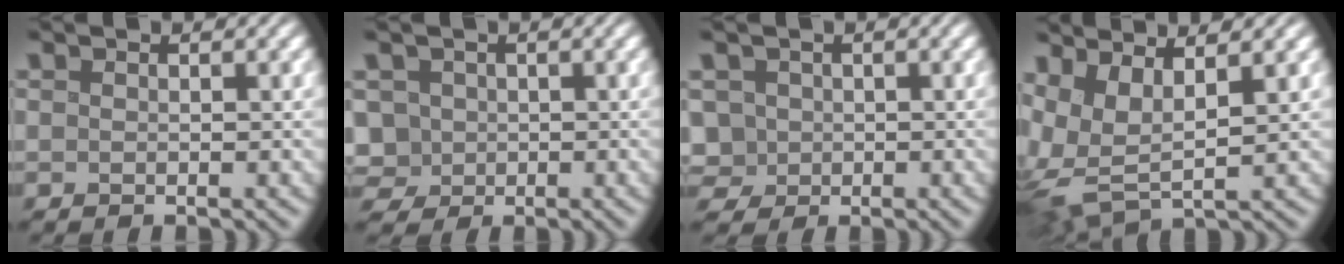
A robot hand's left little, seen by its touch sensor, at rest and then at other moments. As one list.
[{"total": 4.4, "force": [-0.4, 3.9, 1.8], "torque": [-0.039, 0.014, -0.027]}, {"total": 3.9, "force": [-0.3, 3.5, 1.6], "torque": [-0.034, 0.016, -0.020]}, {"total": 5.6, "force": [1.3, 2.2, 5.0], "torque": [-0.127, 0.005, 0.026]}]